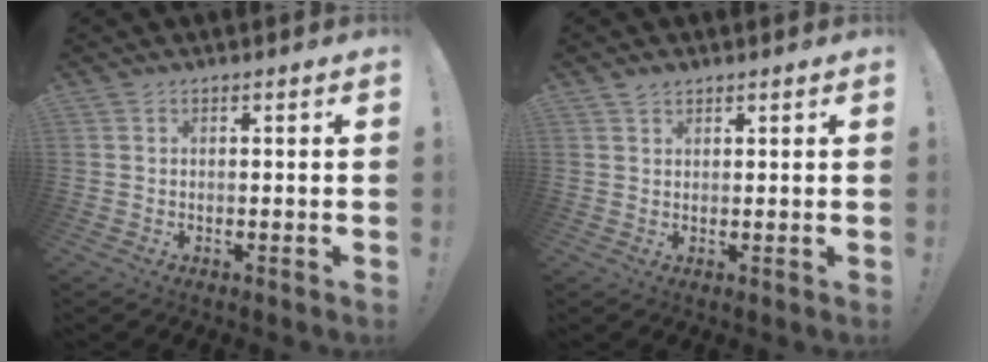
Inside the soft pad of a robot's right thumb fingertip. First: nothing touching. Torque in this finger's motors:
{"motor_torque": [-0.24, -0.13, 0.39, 0.07, 0.00]}